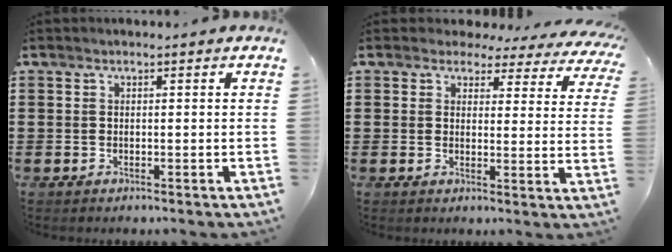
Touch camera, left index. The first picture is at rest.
{"total": 3.3, "force": [2.9, 1.3, 0.9], "torque": [-0.026, -0.016, 0.047]}